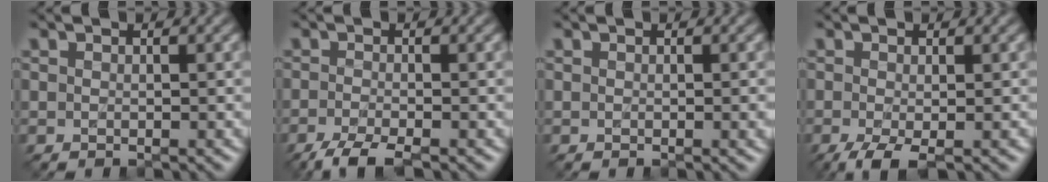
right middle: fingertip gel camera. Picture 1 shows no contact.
{"total": 3.0, "force": [-2.1, 0.6, 2.1], "torque": [-0.038, -0.006, -0.052]}
{"total": 1.2, "force": [-0.1, 0.3, 1.1], "torque": [-0.012, -0.003, -0.002]}
{"total": 3.0, "force": [-1.4, 0.7, 2.5], "torque": [-0.050, -0.004, -0.031]}